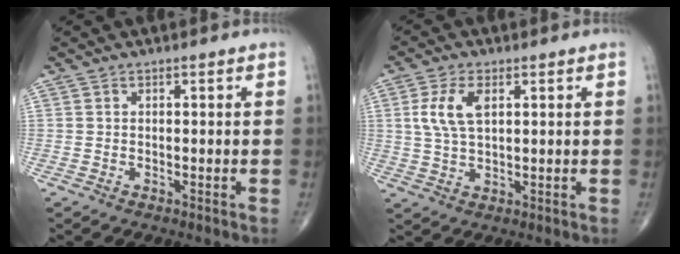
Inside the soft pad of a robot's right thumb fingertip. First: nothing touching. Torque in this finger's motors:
{"motor_torque": [0.00, -0.06, 0.94, 0.27, 0.08]}